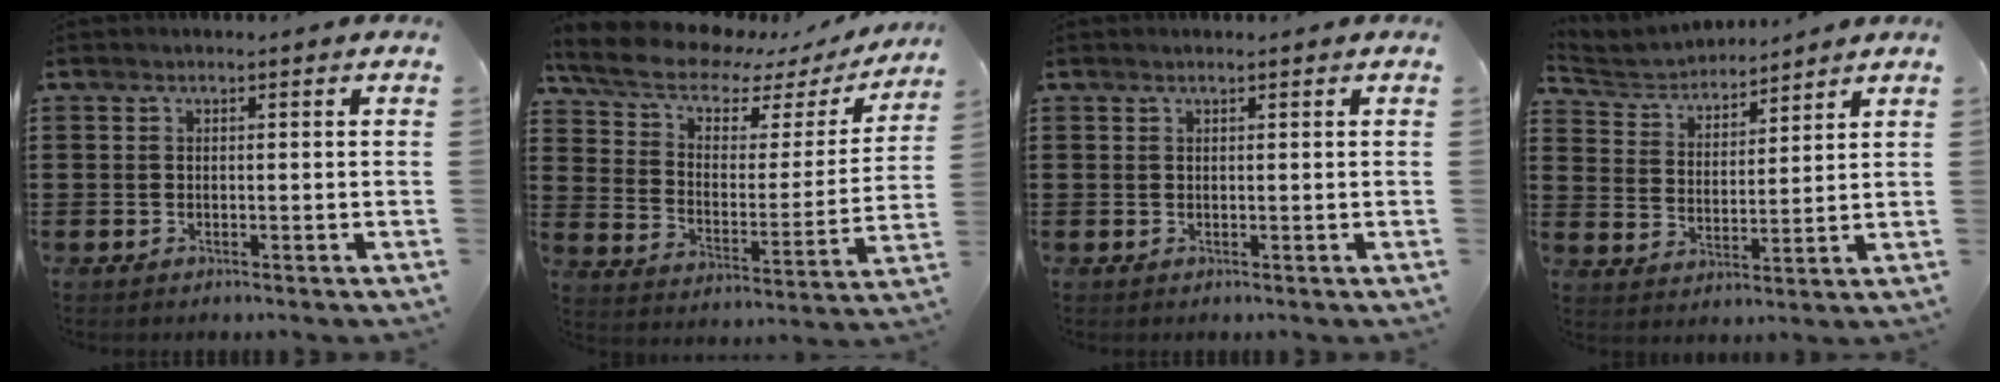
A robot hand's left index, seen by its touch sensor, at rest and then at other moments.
{"total": 9.6, "force": [7.5, 3.5, 5.0], "torque": [-0.121, -0.038, 0.128]}
{"total": 0.5, "force": [0.4, 0.0, 0.4], "torque": [-0.007, -0.001, 0.008]}
{"total": 5.4, "force": [5.1, 1.5, 0.7], "torque": [-0.044, -0.029, 0.087]}